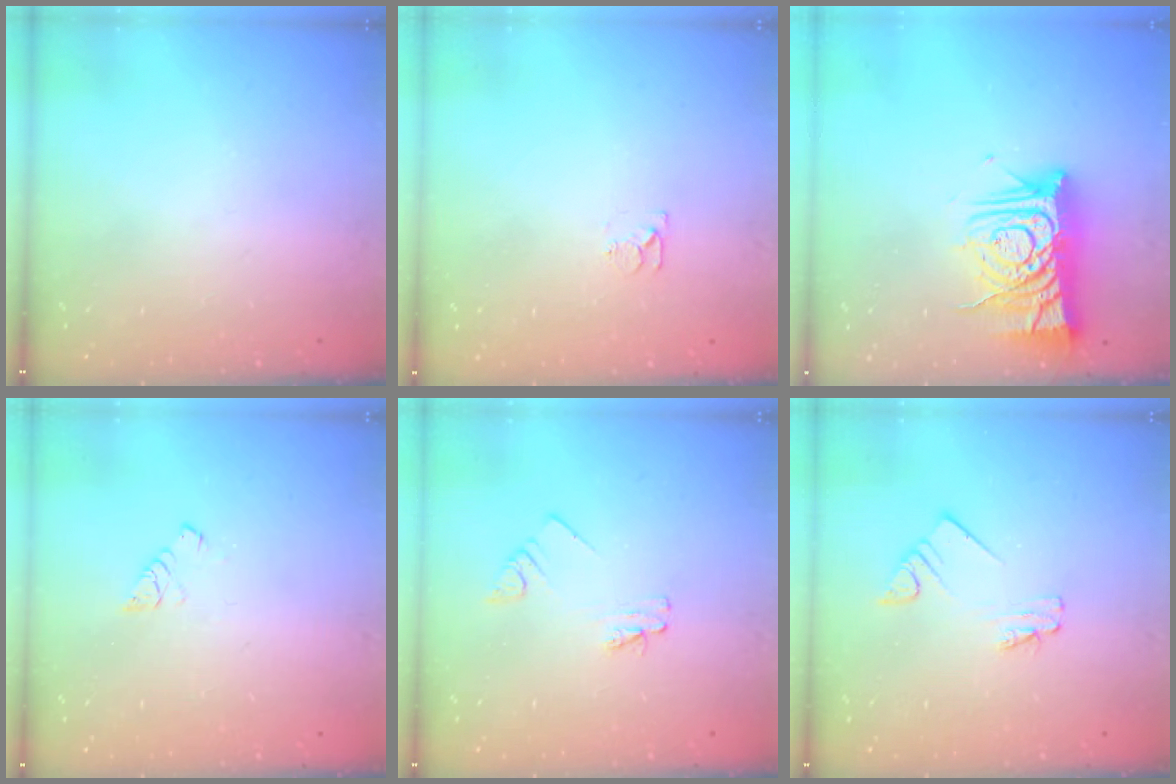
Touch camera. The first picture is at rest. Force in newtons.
{"total": 3.6, "press": 3.6, "slide": 0.3}
{"total": 13.5, "press": 13.4, "slide": 1.4}
{"total": 4.8, "press": 4.8, "slide": 0.3}
{"total": 2.9, "press": 2.9, "slide": 0.3}
{"total": 2.1, "press": 2.1, "slide": 0.0}